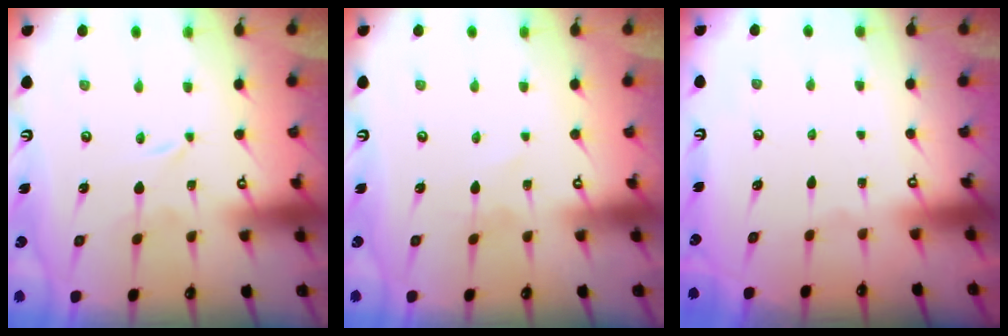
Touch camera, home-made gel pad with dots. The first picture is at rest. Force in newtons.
{"total": 1.4, "press": 1.4, "slide": 0.1}
{"total": 0.0}